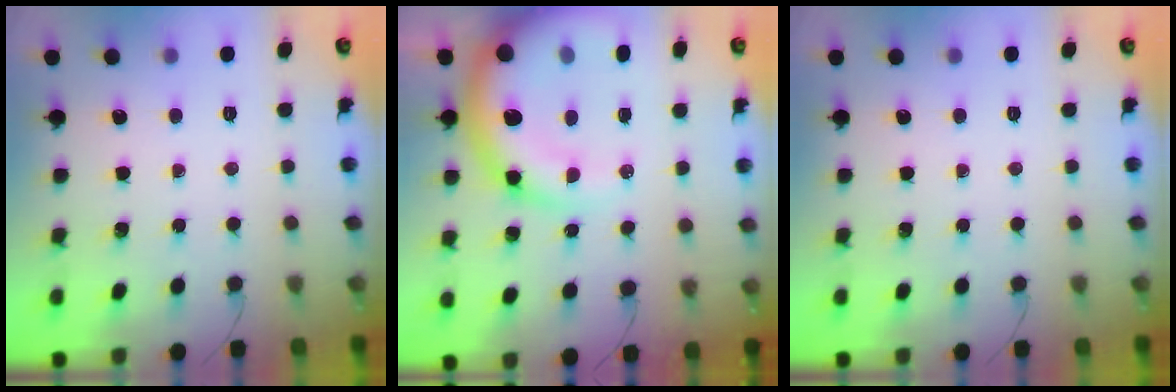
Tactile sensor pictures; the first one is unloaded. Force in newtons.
{"total": 20.1, "press": 19.5, "slide": 4.7}
{"total": 0.0}